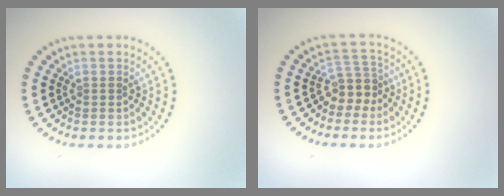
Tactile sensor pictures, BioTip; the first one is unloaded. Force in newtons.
{"total": 2.7, "press": 2.0, "slide": 1.8}